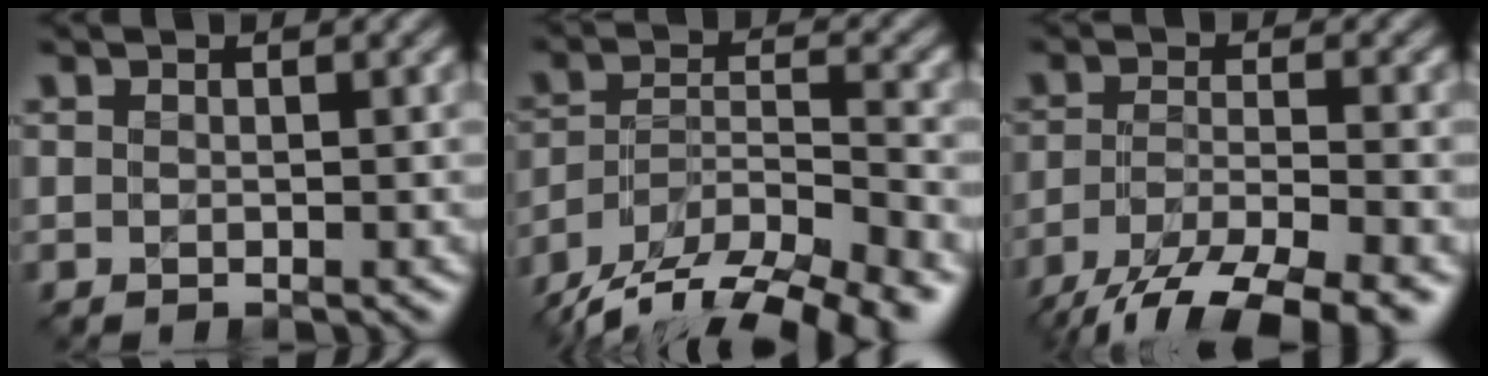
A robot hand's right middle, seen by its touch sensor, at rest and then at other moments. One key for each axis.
{"total": 14.6, "fx": -12.3, "fy": 4.2, "fz": 6.6, "tx": -0.119, "ty": -0.021, "tz": -0.185}
{"total": 8.9, "fx": -6.4, "fy": 2.3, "fz": 5.6, "tx": -0.101, "ty": -0.012, "tz": -0.114}